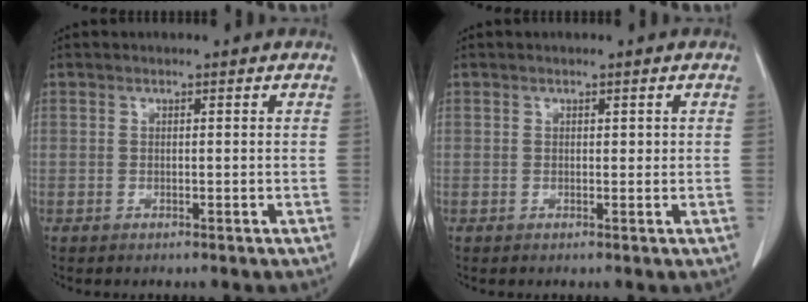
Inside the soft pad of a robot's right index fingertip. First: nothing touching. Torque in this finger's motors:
{"motor_torque": [0.07, -0.03, 0.02, 0.01]}